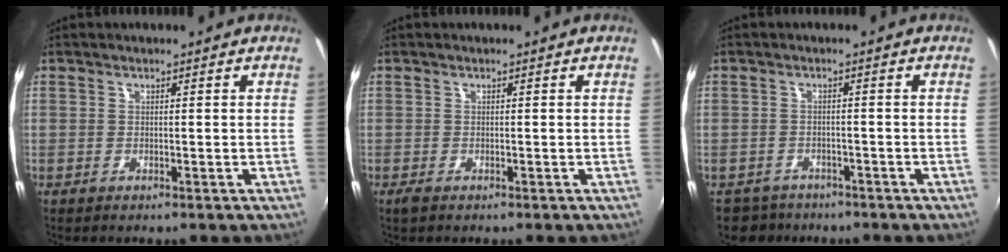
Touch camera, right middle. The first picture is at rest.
{"total": 0.9, "force": [-0.6, 0.3, 0.6], "torque": [-0.013, -0.004, -0.011]}
{"total": 4.8, "force": [-3.8, 2.9, 0.3], "torque": [-0.023, 0.000, -0.065]}